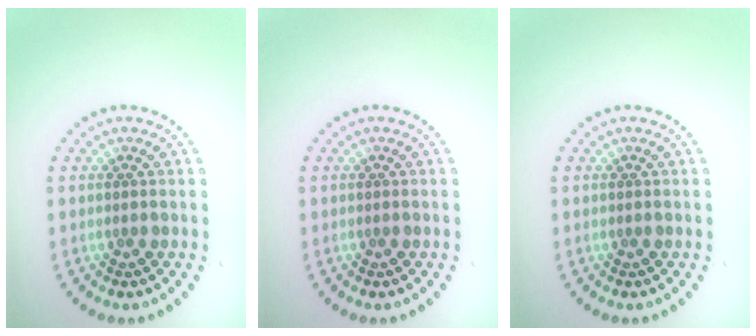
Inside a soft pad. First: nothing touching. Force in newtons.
{"total": 0.0}
{"total": 0.0}